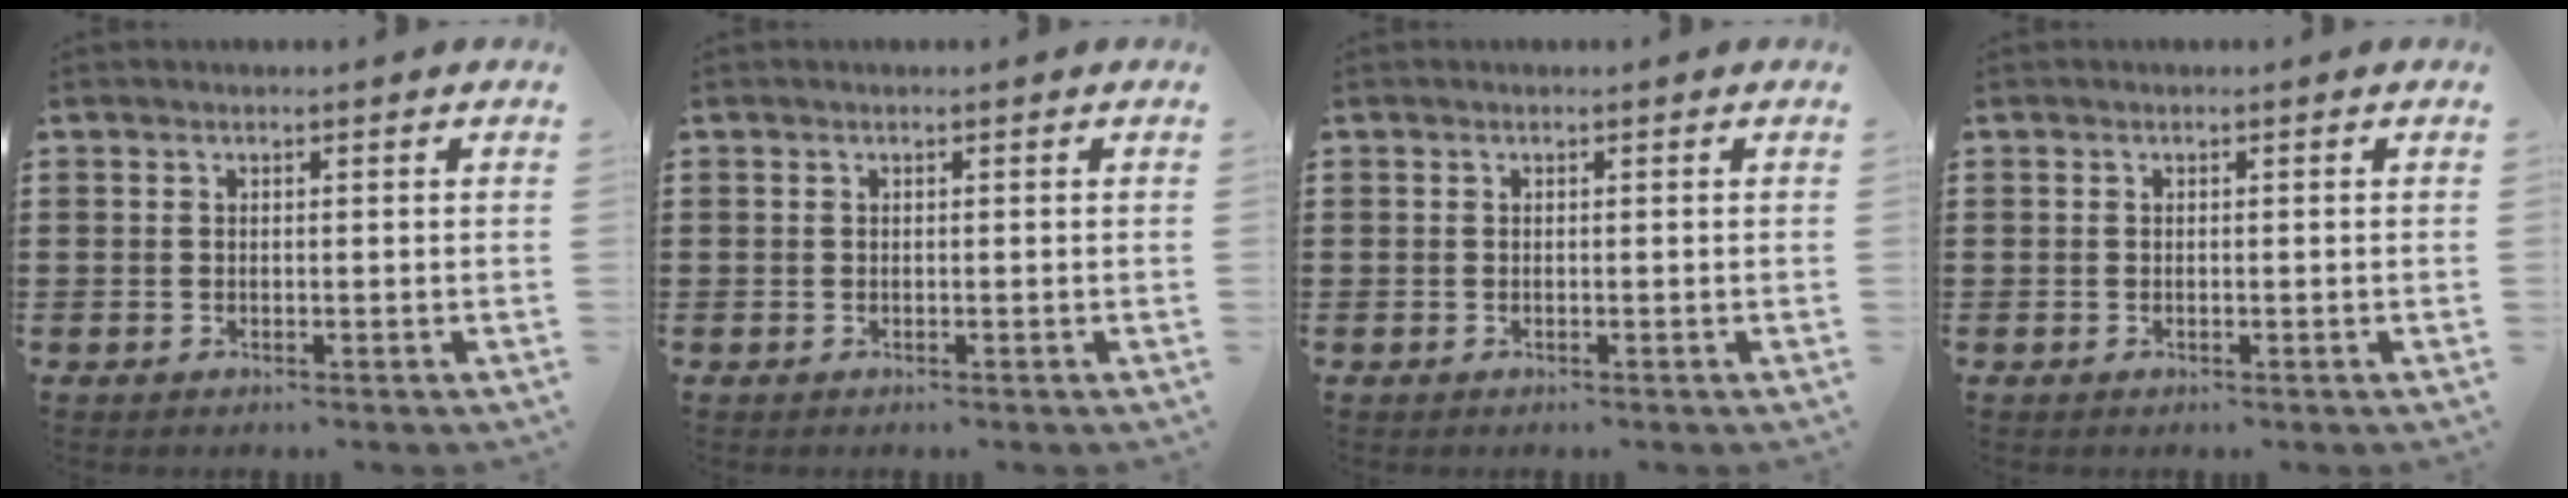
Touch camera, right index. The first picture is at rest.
{"total": 0.0}
{"total": 0.0}
{"total": 0.0}